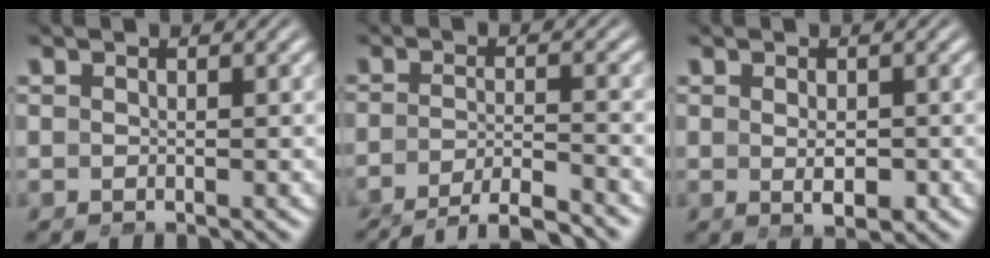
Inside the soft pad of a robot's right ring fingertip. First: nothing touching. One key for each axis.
{"total": 7.0, "fx": -6.6, "fy": 0.9, "fz": 2.3, "tx": -0.019, "ty": -0.009, "tz": -0.110}
{"total": 1.7, "fx": 0.1, "fy": 0.2, "fz": 1.7, "tx": -0.019, "ty": -0.008, "tz": 0.008}